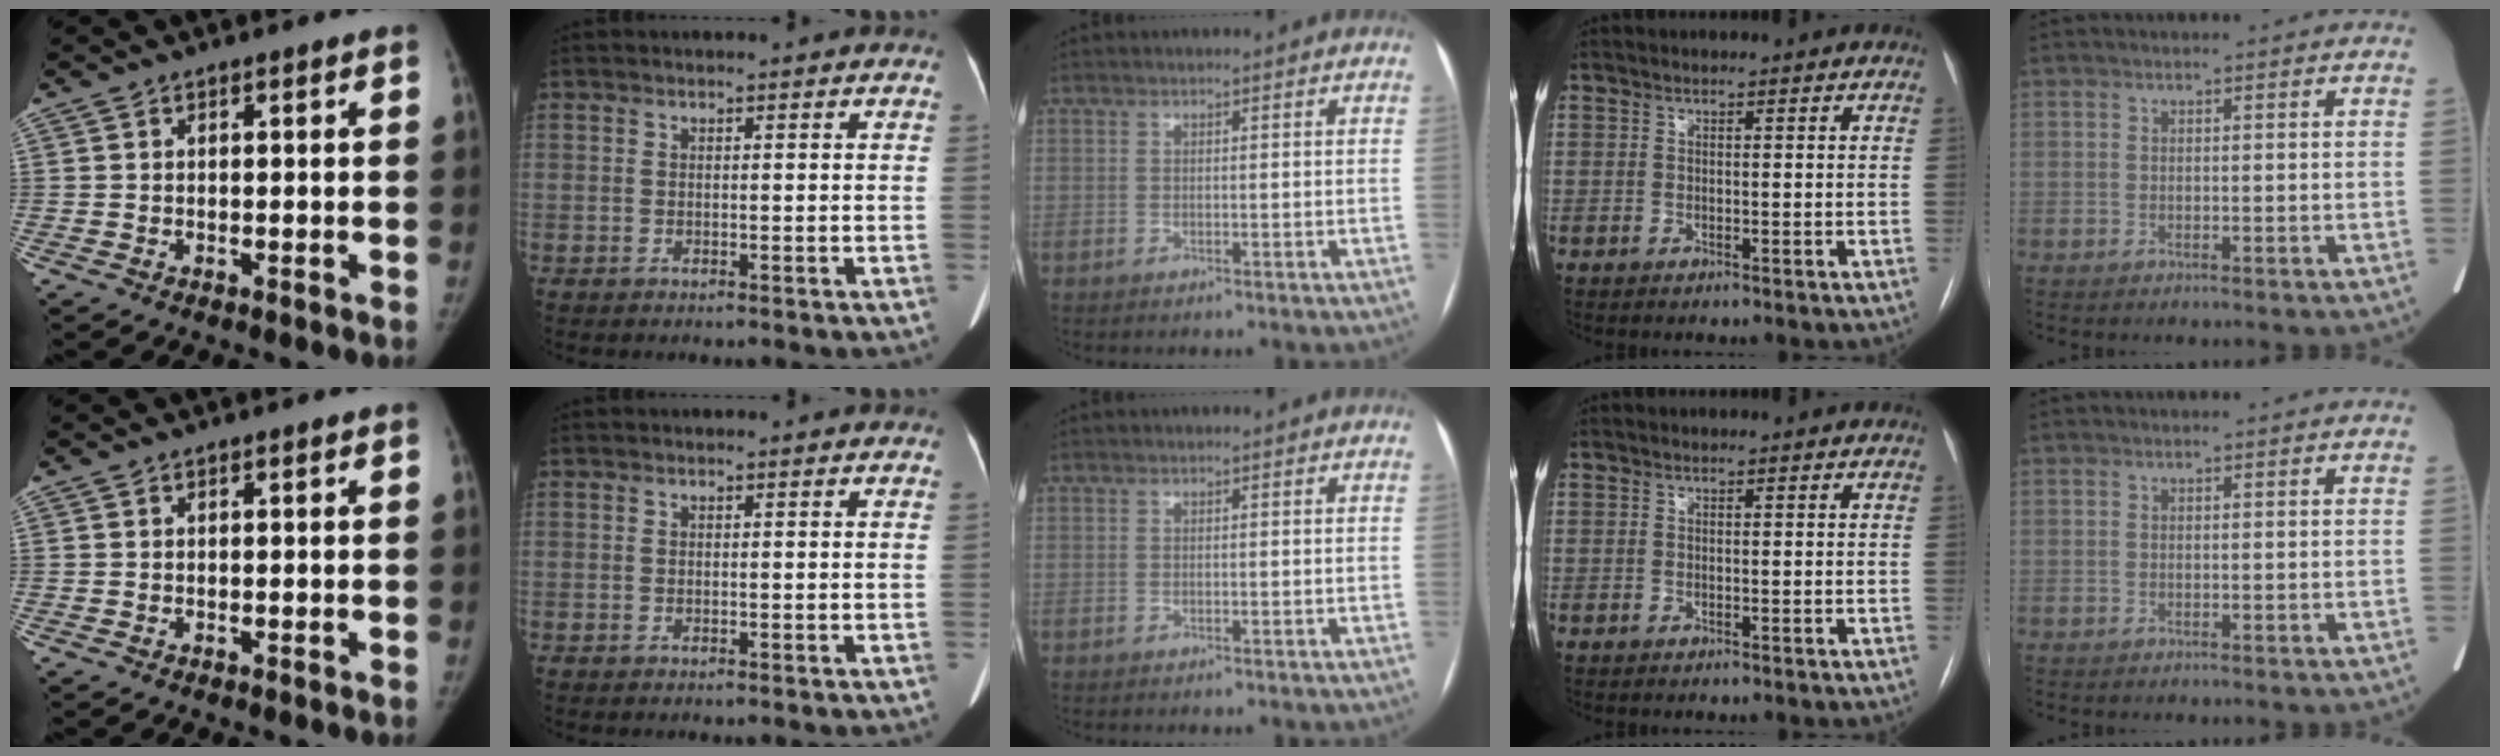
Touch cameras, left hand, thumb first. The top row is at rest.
{}